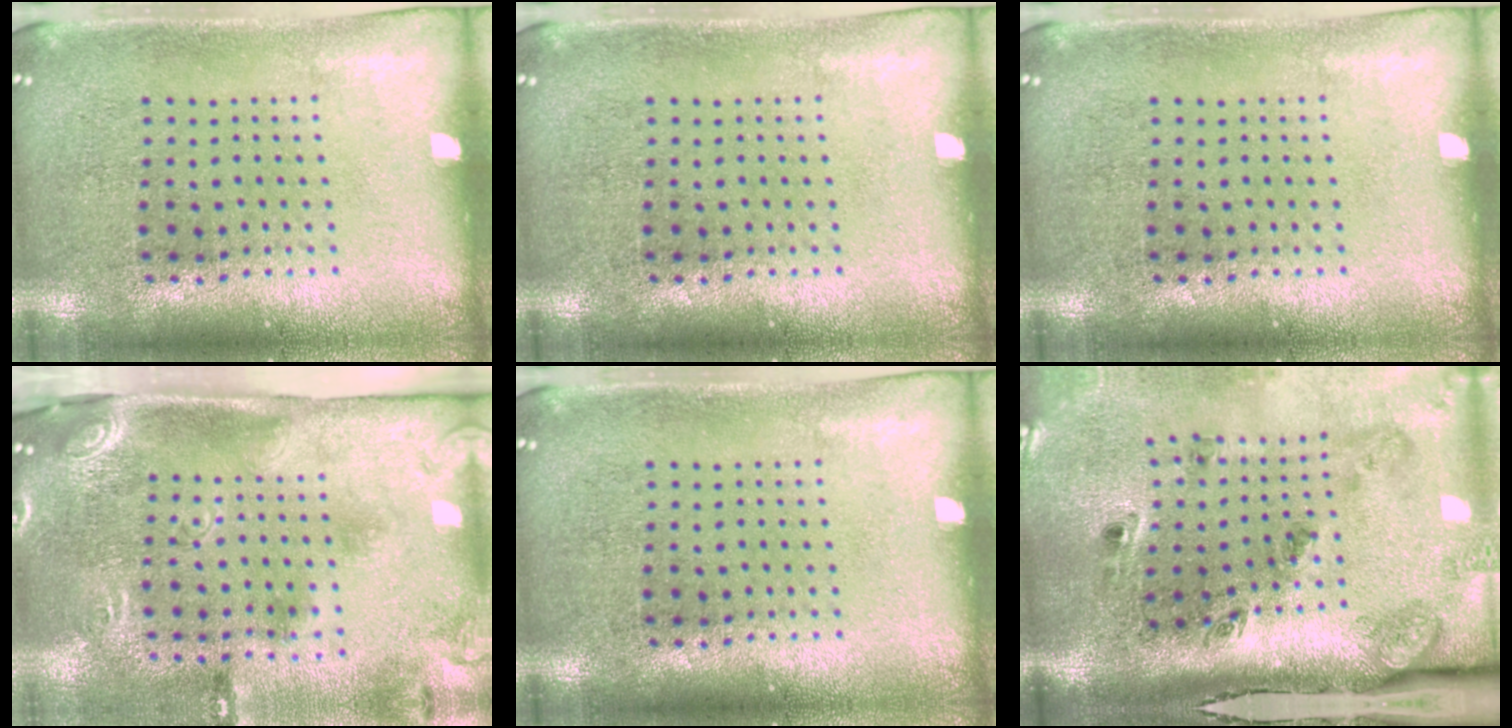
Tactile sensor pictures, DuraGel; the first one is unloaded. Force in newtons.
{"total": 0.0}
{"total": 0.0}
{"total": 2.9, "press": 1.8, "slide": 2.3}
{"total": 0.0}
{"total": 2.9, "press": 1.8, "slide": 2.3}